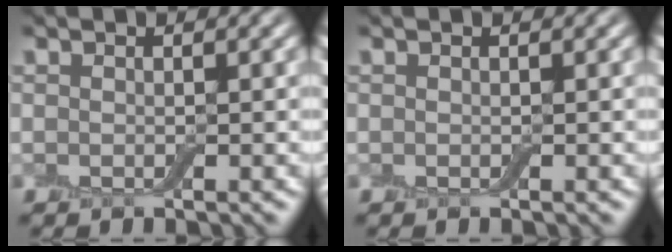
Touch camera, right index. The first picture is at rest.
{"total": 0.0}